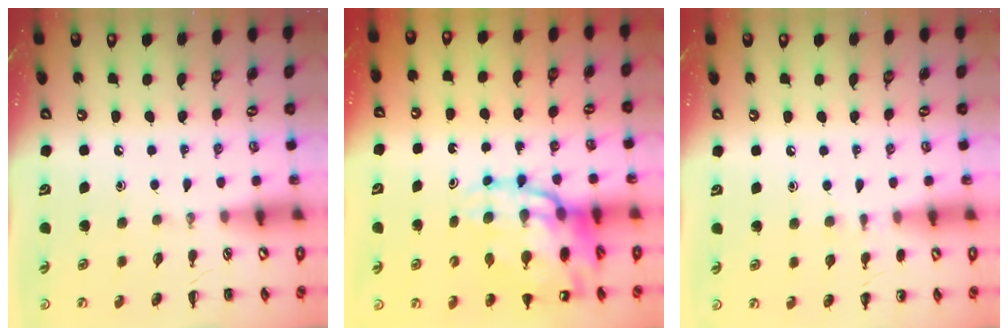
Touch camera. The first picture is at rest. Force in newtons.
{"total": 19.3, "press": 18.7, "slide": 5.0}
{"total": 5.2, "press": 5.0, "slide": 1.5}